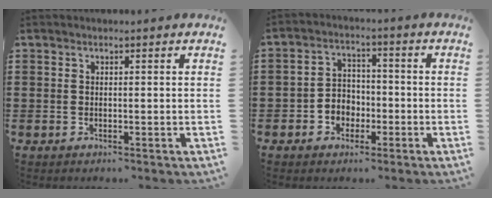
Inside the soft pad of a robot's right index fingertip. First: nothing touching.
{"total": 3.9, "force": [-2.0, 3.2, 1.1], "torque": [-0.032, 0.011, -0.043]}